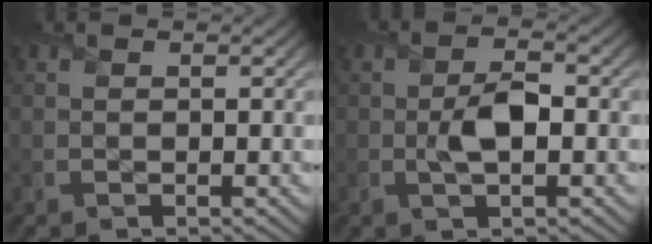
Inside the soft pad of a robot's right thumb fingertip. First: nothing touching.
{"total": 3.8, "force": [-0.5, 1.8, 3.3], "torque": [-0.064, -0.002, -0.009]}